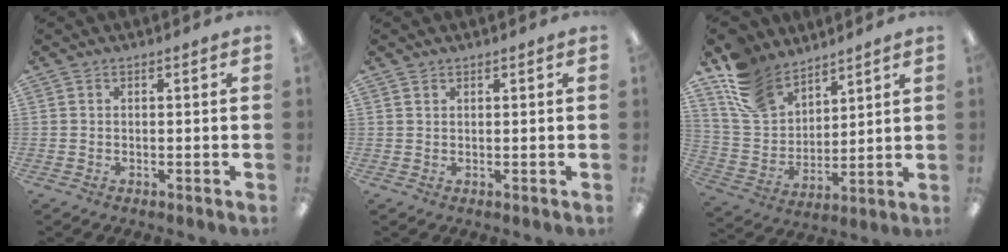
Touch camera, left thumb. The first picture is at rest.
{"total": 0.8, "force": [0.7, 0.5, 0.1], "torque": [-0.003, -0.001, 0.013]}
{"total": 14.2, "force": [10.8, 8.2, 4.4], "torque": [-0.112, -0.054, 0.214]}